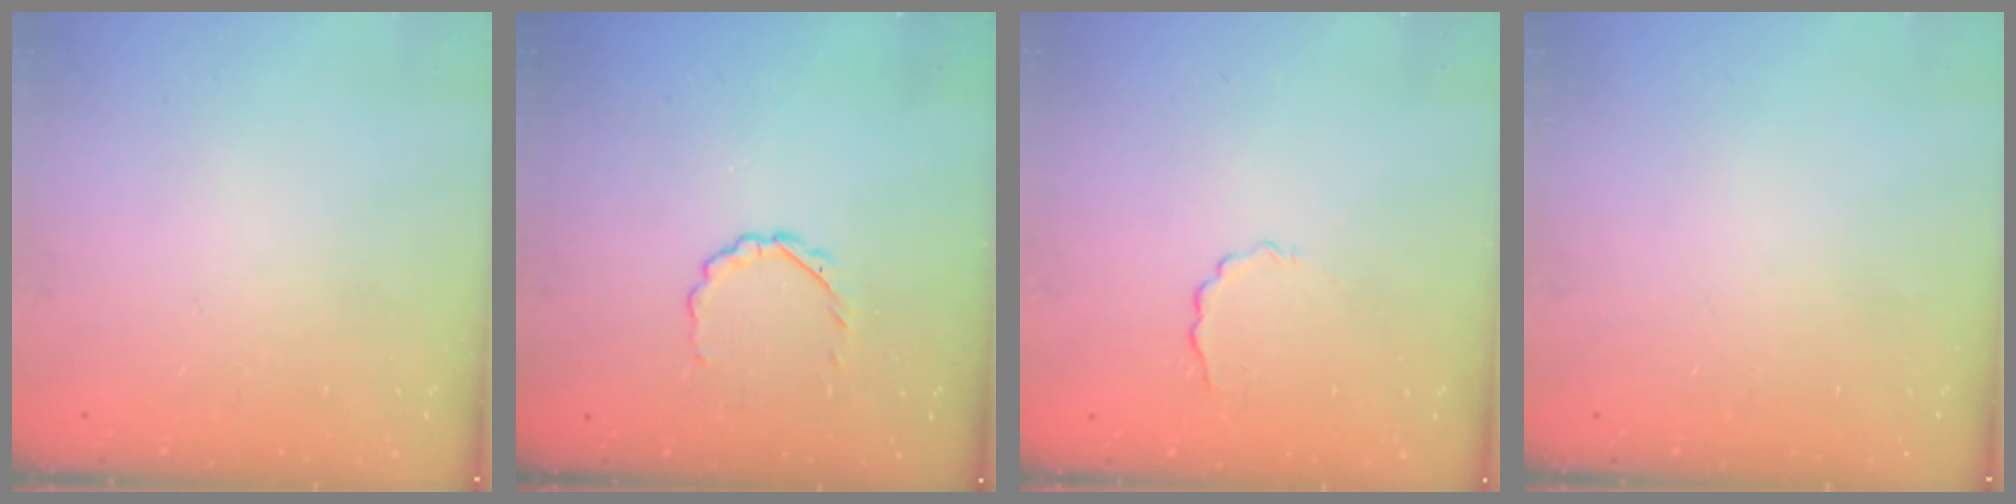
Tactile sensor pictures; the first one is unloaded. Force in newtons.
{"total": 2.7, "press": 2.5, "slide": 0.9}
{"total": 2.0, "press": 1.9, "slide": 0.7}
{"total": 0.0}